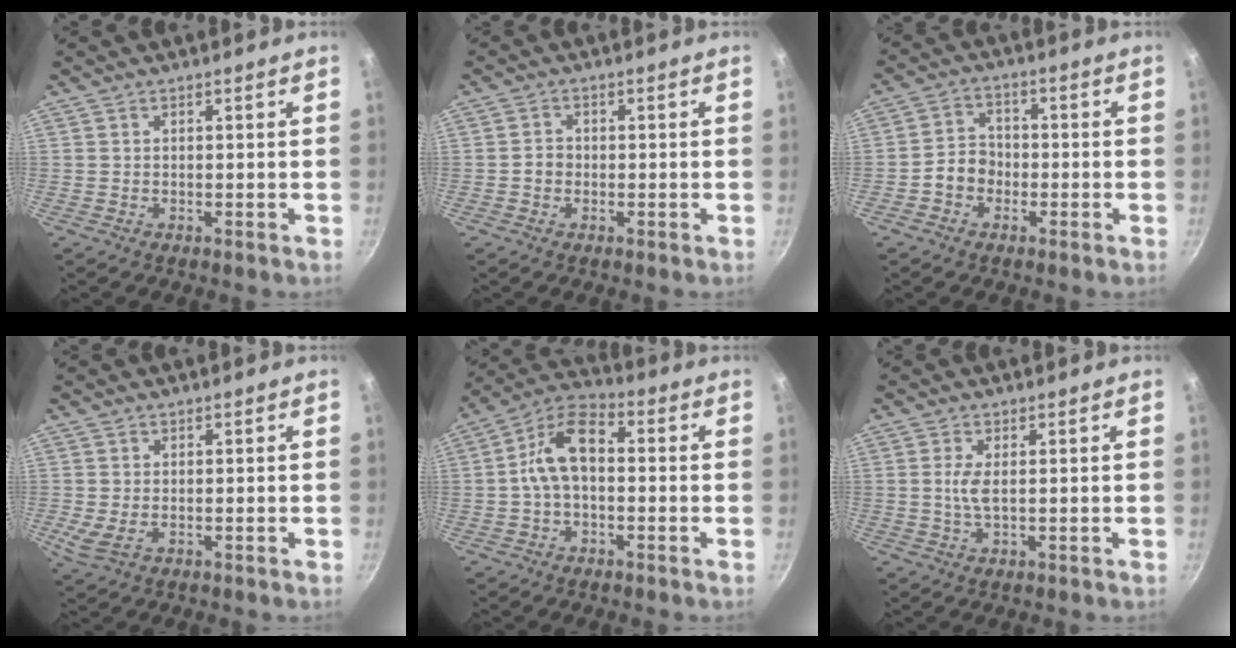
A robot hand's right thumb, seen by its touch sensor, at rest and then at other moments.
{"total": 1.9, "force": [-0.5, 1.6, 0.8], "torque": [-0.004, 0.010, -0.010]}
{"total": 4.9, "force": [-1.7, 4.1, 2.2], "torque": [-0.011, 0.025, -0.038]}
{"total": 3.3, "force": [-0.5, 2.1, 2.6], "torque": [-0.046, -0.010, -0.004]}
{"total": 10.1, "force": [-0.2, 5.9, 8.2], "torque": [-0.141, 0.038, -0.018]}
{"total": 2.8, "force": [0.3, 0.6, 2.7], "torque": [-0.064, -0.001, 0.007]}